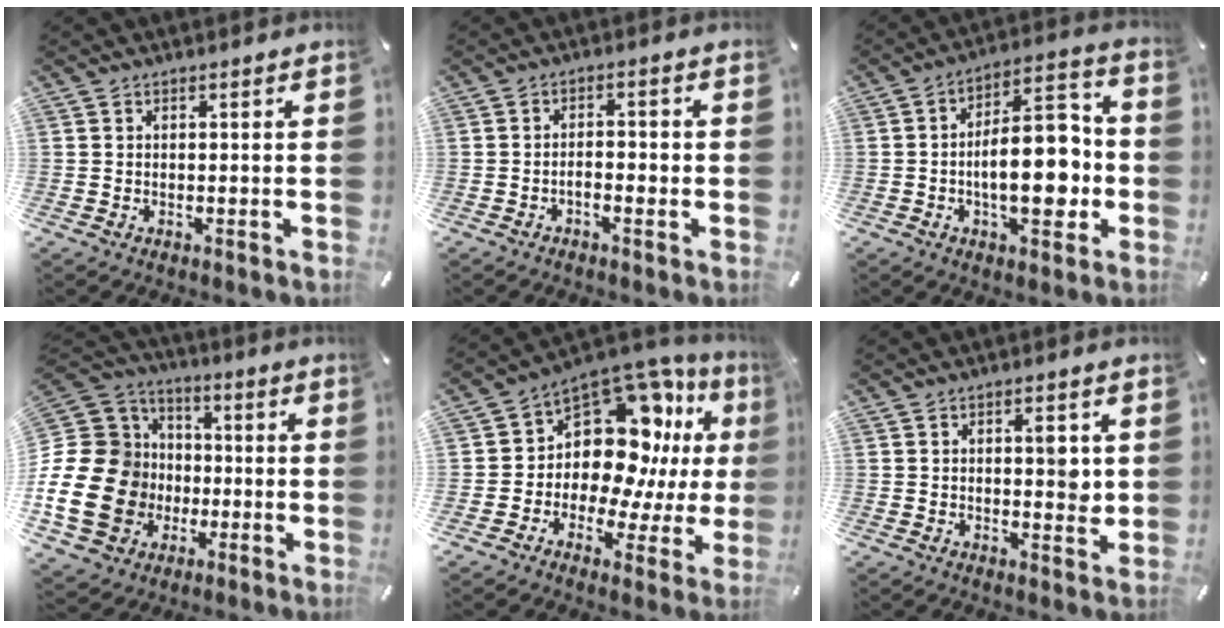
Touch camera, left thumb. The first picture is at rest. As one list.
[{"total": 2.7, "force": [-1.6, 0.8, 1.9], "torque": [-0.032, 0.008, -0.031]}, {"total": 15.7, "force": [-2.2, 7.6, 13.6], "torque": [-0.191, 0.004, -0.040]}, {"total": 24.2, "force": [-4.9, 20.5, 11.8], "torque": [-0.252, 0.018, -0.055]}, {"total": 16.2, "force": [5.9, 11.2, 10.1], "torque": [-0.155, -0.071, 0.102]}, {"total": 5.0, "force": [1.1, 2.5, 4.2], "torque": [-0.045, -0.009, 0.009]}]